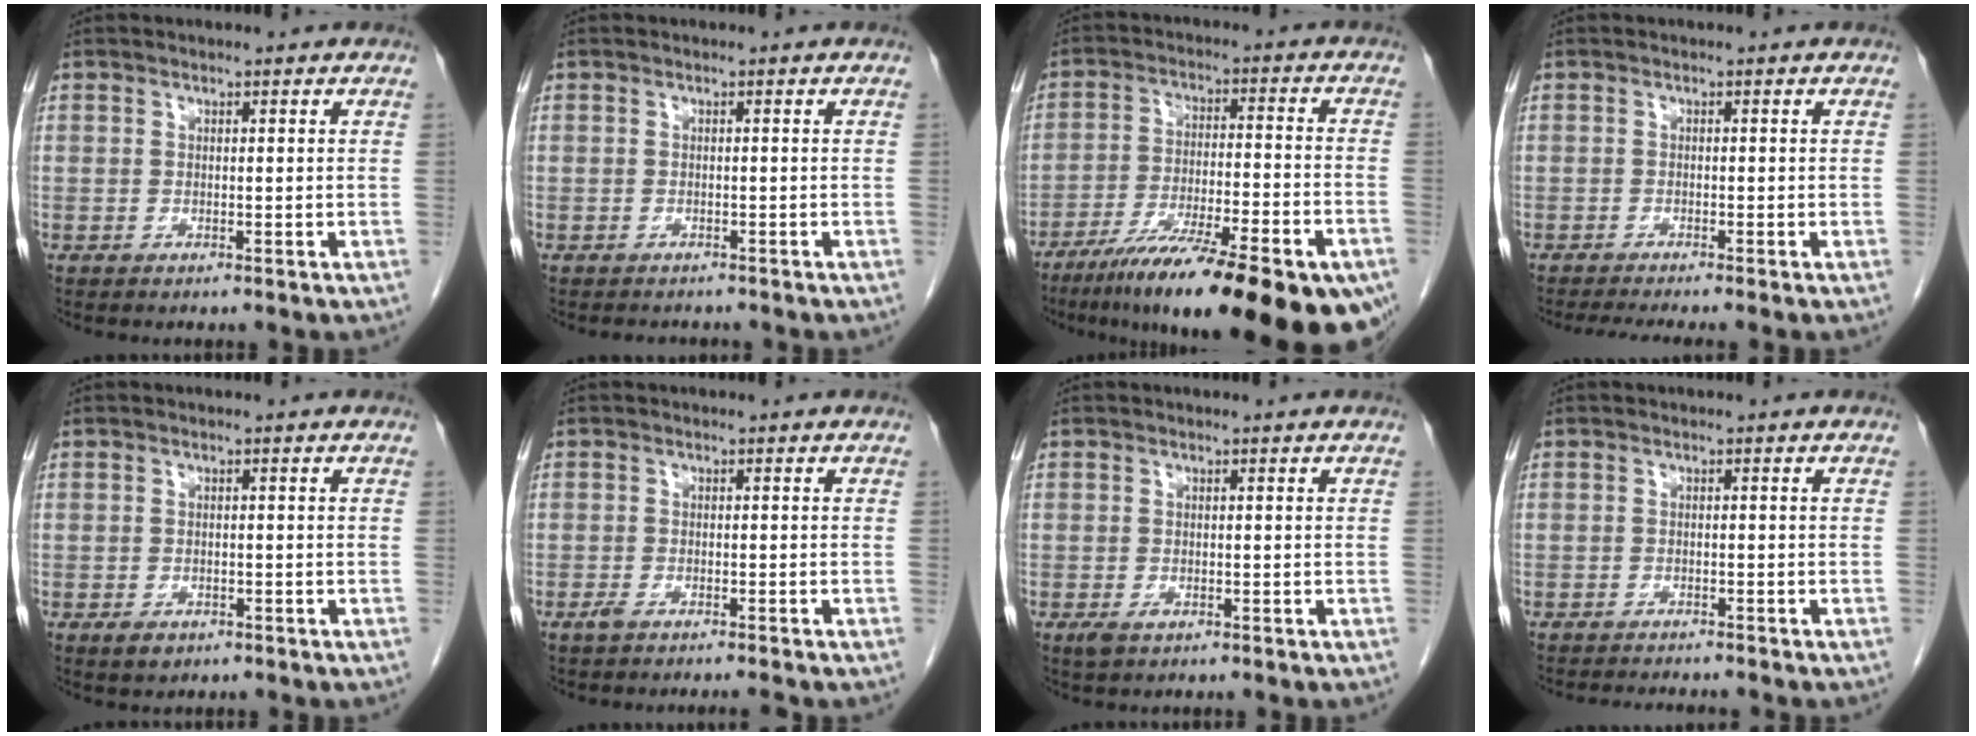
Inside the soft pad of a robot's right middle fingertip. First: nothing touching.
{"total": 2.3, "force": [-2.1, 0.9, 0.4], "torque": [-0.005, -0.003, -0.026]}
{"total": 25.4, "force": [-18.2, 3.6, 17.3], "torque": [-0.204, -0.028, -0.271]}
{"total": 4.1, "force": [-3.5, -0.5, 2.1], "torque": [-0.029, -0.011, -0.057]}
{"total": 1.8, "force": [-1.1, 1.2, 0.9], "torque": [-0.018, 0.001, -0.008]}
{"total": 3.1, "force": [-2.6, 0.1, 1.6], "torque": [-0.026, -0.004, -0.040]}
{"total": 1.5, "force": [-0.7, 0.7, 1.1], "torque": [-0.024, -0.002, -0.007]}
{"total": 5.0, "force": [-4.7, 0.4, 1.6], "torque": [-0.017, -0.010, -0.067]}